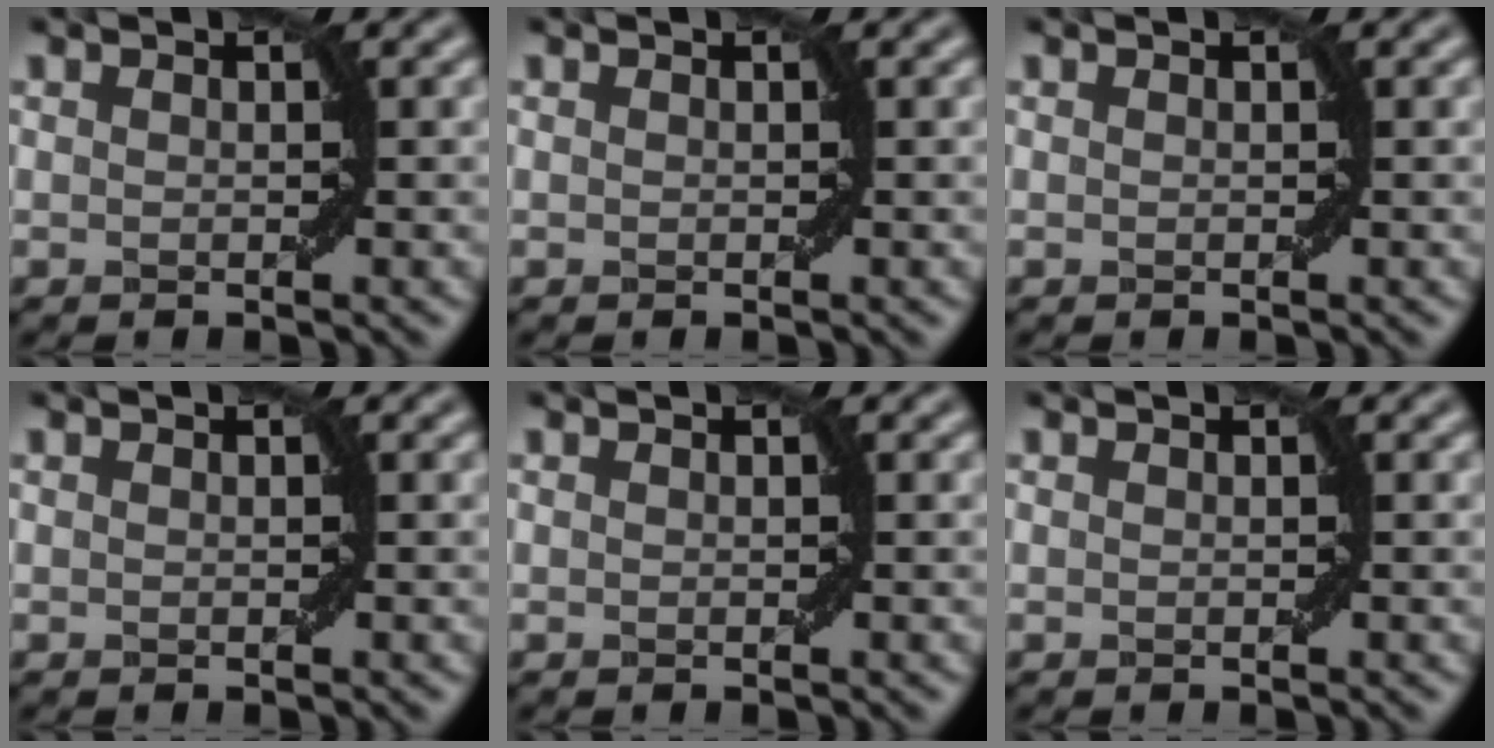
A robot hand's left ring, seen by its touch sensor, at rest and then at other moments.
{"total": 0.0}
{"total": 0.0}
{"total": 0.0}
{"total": 0.0}
{"total": 0.0}